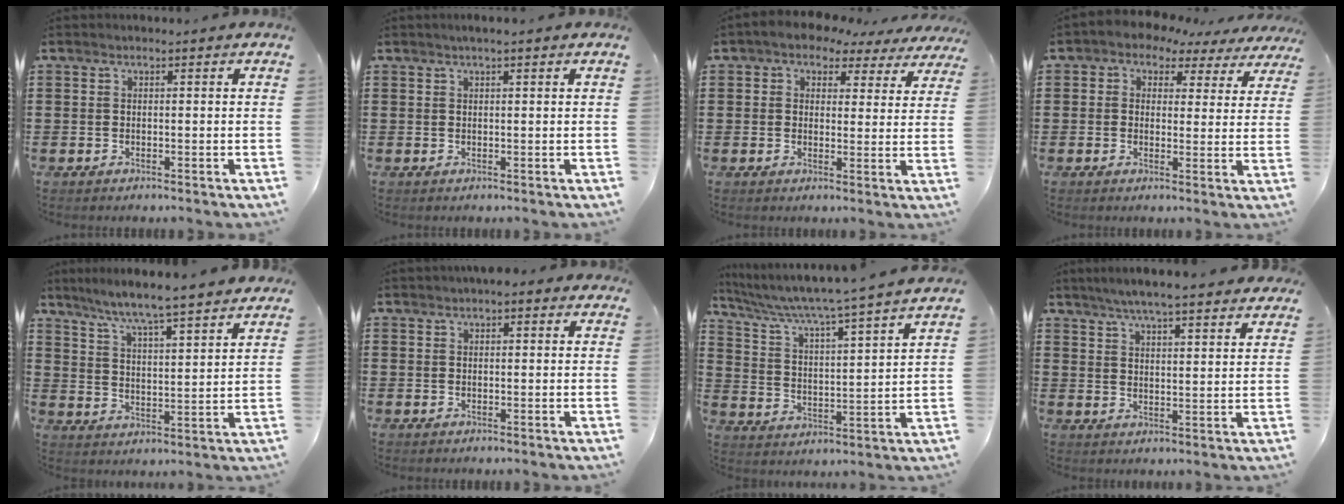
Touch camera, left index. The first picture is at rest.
{"total": 0.9, "force": [0.5, 0.0, 0.7], "torque": [-0.014, 0.001, 0.008]}
{"total": 3.2, "force": [2.6, 1.8, 0.7], "torque": [-0.025, -0.014, 0.040]}
{"total": 2.7, "force": [1.8, 1.9, 0.5], "torque": [-0.021, -0.013, 0.023]}
{"total": 5.8, "force": [5.3, -0.8, 2.1], "torque": [-0.066, -0.040, 0.086]}
{"total": 1.9, "force": [1.5, 0.9, 0.8], "torque": [-0.018, 0.008, 0.026]}
{"total": 5.6, "force": [4.9, -0.8, 2.7], "torque": [-0.075, -0.044, 0.073]}
{"total": 5.2, "force": [4.8, 0.0, 1.9], "torque": [-0.052, -0.016, 0.085]}